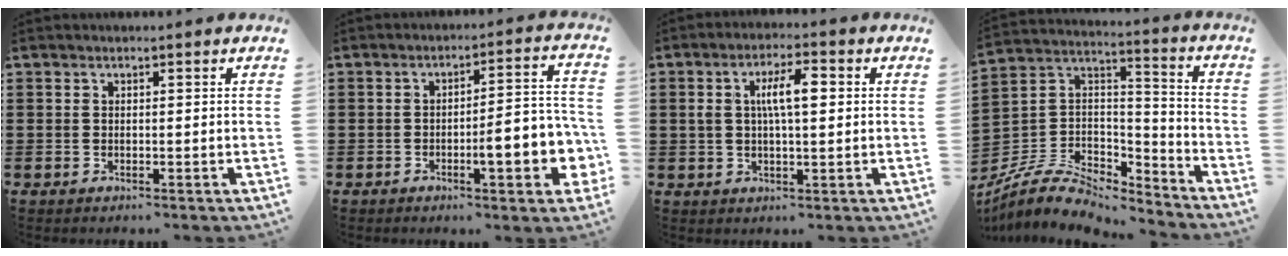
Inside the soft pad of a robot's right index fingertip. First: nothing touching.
{"total": 8.1, "force": [-2.7, 2.2, 7.4], "torque": [-0.101, -0.006, -0.045]}
{"total": 6.4, "force": [1.0, 2.2, 5.9], "torque": [-0.124, 0.011, 0.011]}
{"total": 8.1, "force": [-6.4, 3.9, 3.1], "torque": [-0.074, 0.010, -0.123]}